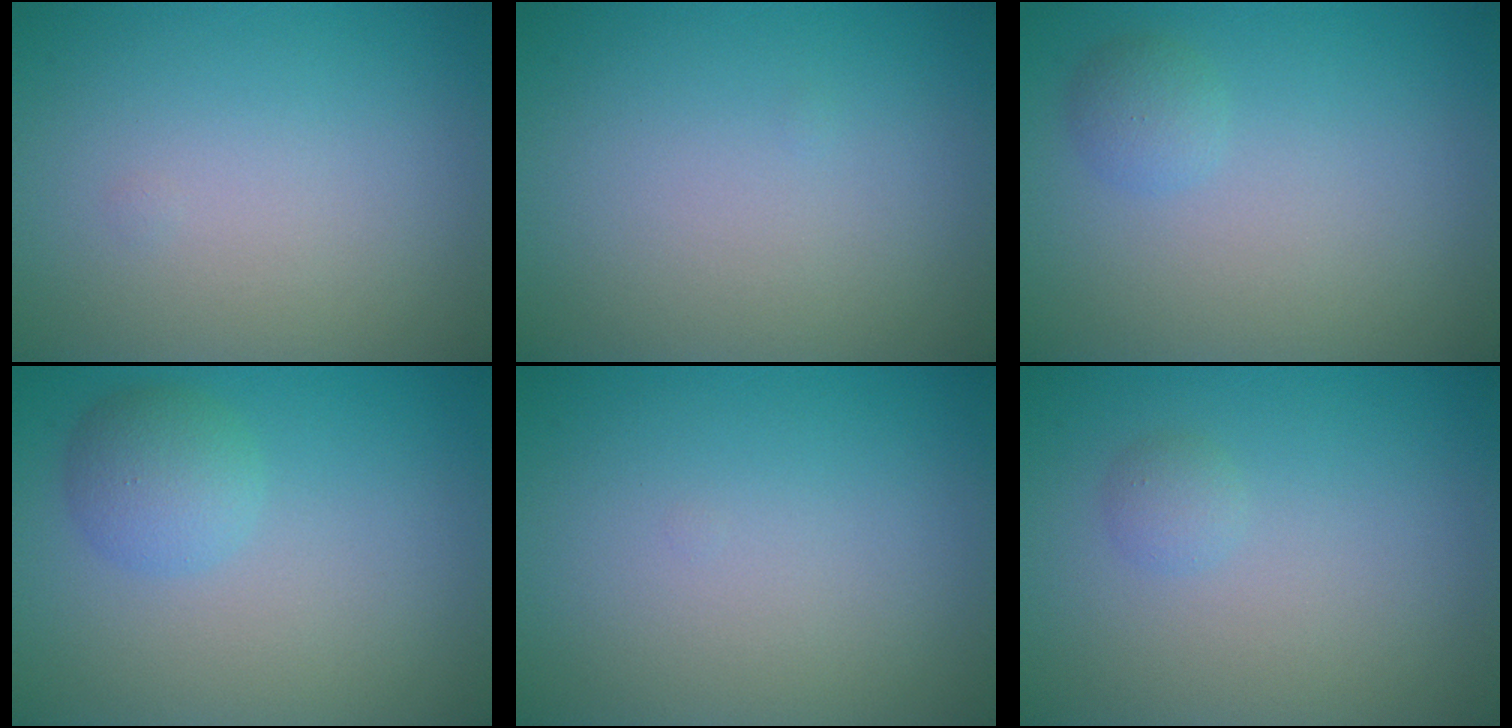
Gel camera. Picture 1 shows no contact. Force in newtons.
{"total": 0.0}
{"total": 1.3, "press": 1.3, "slide": 0.1}
{"total": 2.8, "press": 2.8, "slide": 0.1}
{"total": 0.0}
{"total": 0.9, "press": 0.9, "slide": 0.0}